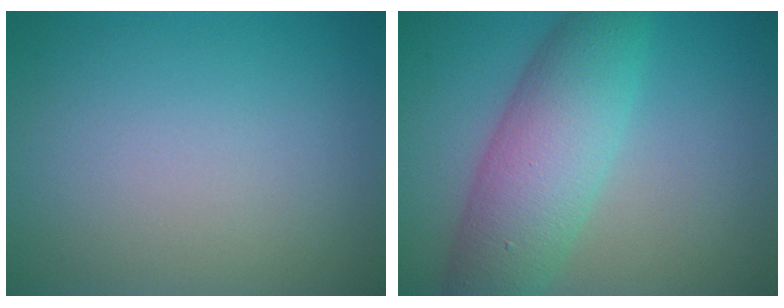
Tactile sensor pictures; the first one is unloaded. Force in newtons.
{"total": 7.4, "press": 7.4, "slide": 0.2}